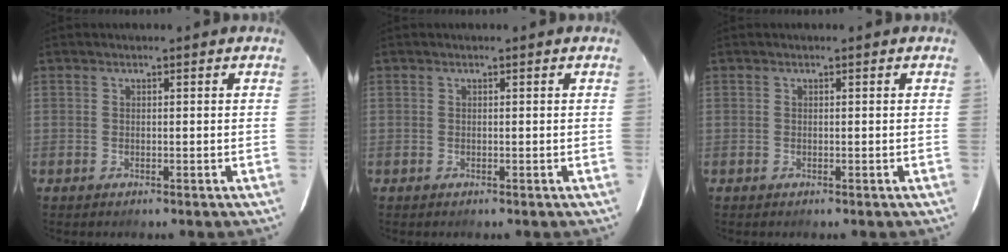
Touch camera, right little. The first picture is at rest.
{"total": 0.0}
{"total": 0.0}